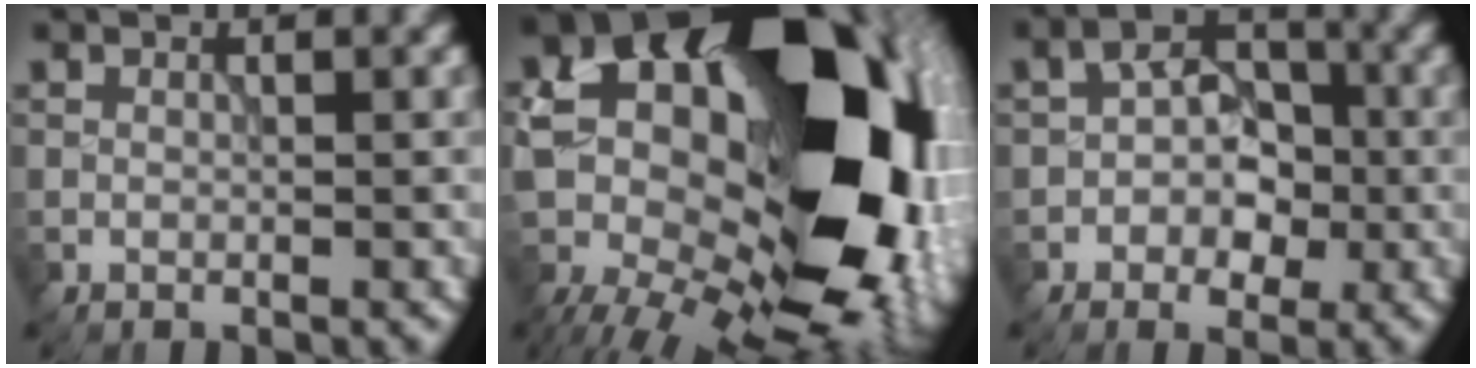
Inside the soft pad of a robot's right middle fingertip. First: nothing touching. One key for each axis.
{"total": 23.1, "fx": 1.1, "fy": 14.6, "fz": 17.9, "tx": -0.332, "ty": 0.001, "tz": 0.029}
{"total": 4.7, "fx": -0.9, "fy": 3.3, "fz": 3.2, "tx": -0.033, "ty": 0.007, "tz": -0.022}